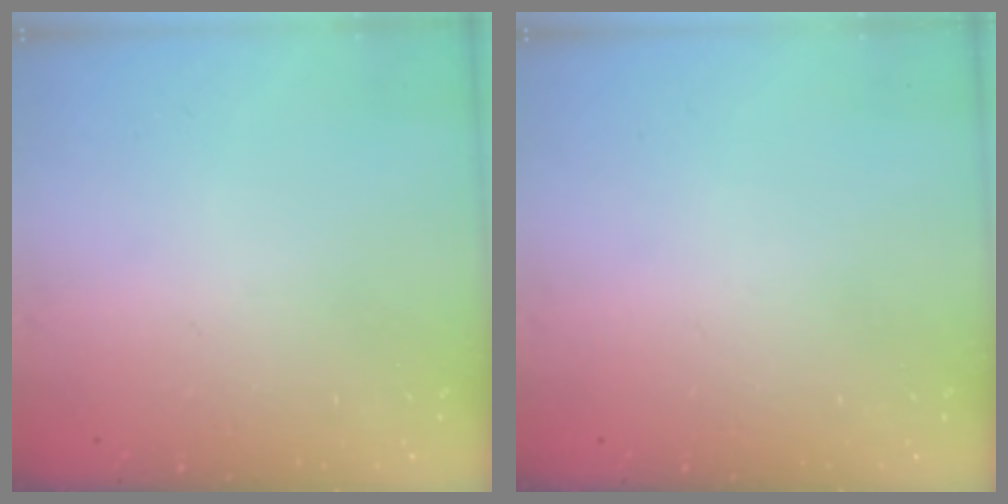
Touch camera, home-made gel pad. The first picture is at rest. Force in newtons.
{"total": 0.0}